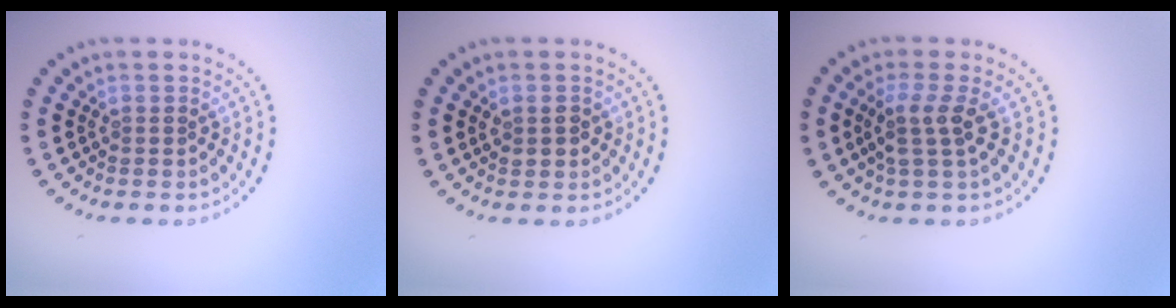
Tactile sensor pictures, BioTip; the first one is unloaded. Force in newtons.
{"total": 1.5, "press": 1.4, "slide": 0.4}
{"total": 2.5, "press": 2.0, "slide": 1.6}